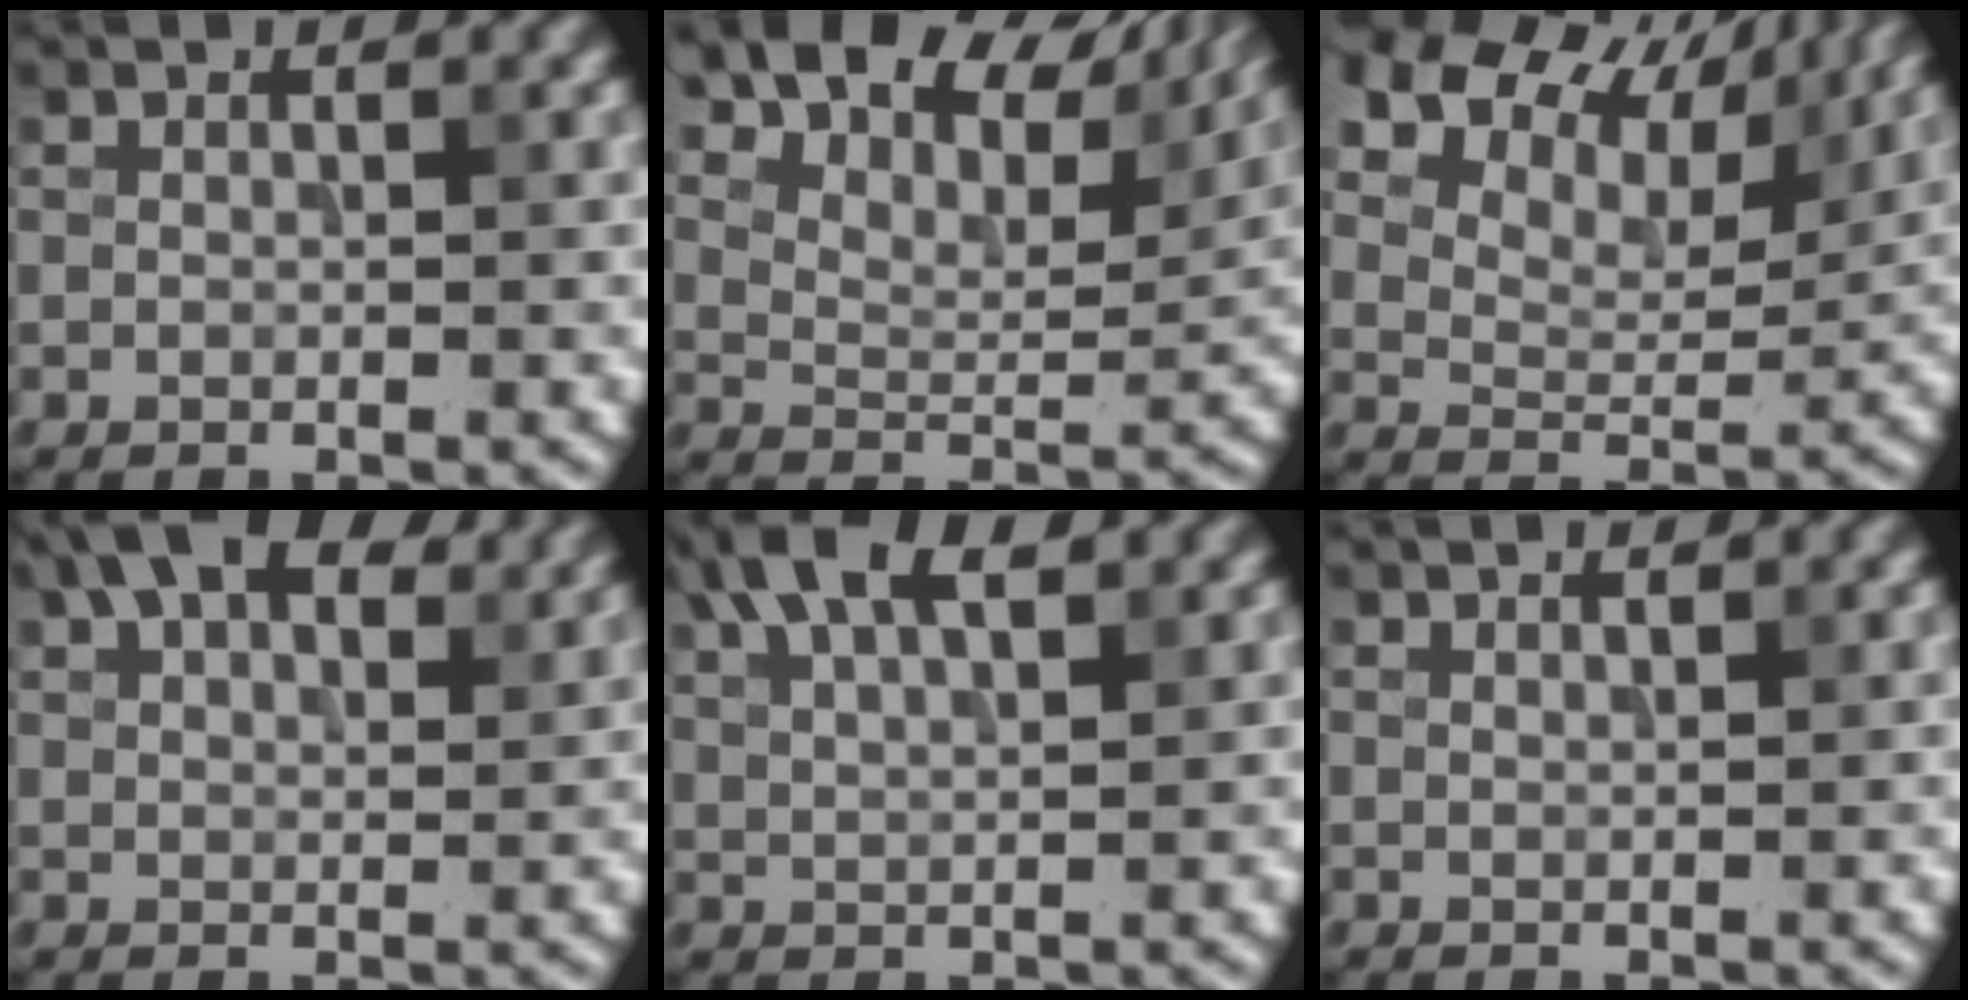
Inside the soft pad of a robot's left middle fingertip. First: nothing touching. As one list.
[{"total": 14.4, "force": [10.8, 6.1, 7.3], "torque": [-0.139, 0.023, 0.164]}, {"total": 12.9, "force": [8.6, 7.0, 6.5], "torque": [-0.120, 0.021, 0.146]}, {"total": 8.1, "force": [5.1, 3.8, 5.0], "torque": [-0.089, 0.024, 0.073]}, {"total": 7.4, "force": [4.6, 2.7, 5.1], "torque": [-0.097, 0.025, 0.068]}, {"total": 1.1, "force": [1.0, 0.1, 0.3], "torque": [-0.002, -0.003, 0.008]}]